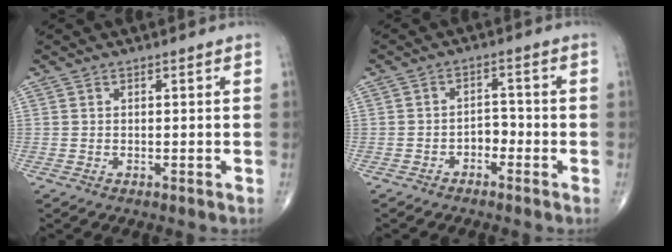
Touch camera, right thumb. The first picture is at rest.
{"total": 3.0, "force": [-1.7, 2.0, 1.5], "torque": [-0.008, 0.022, -0.031]}